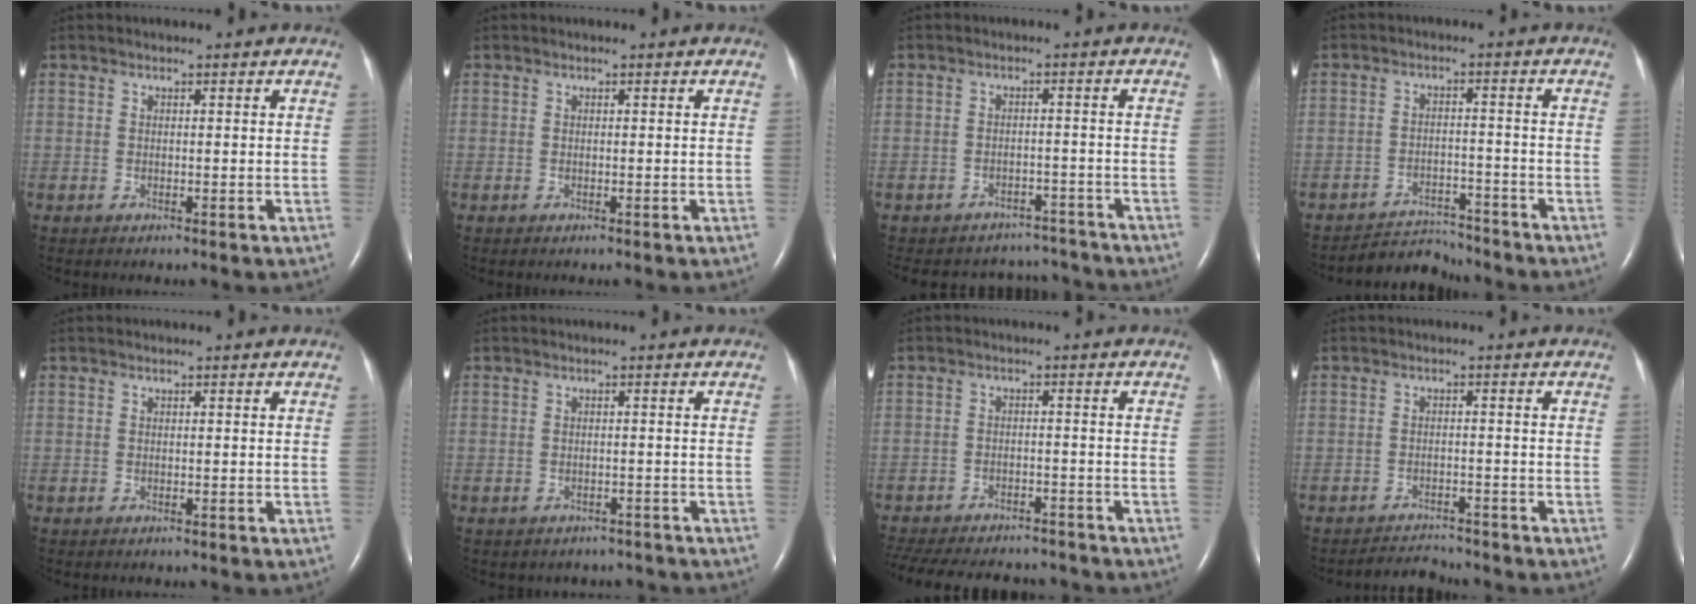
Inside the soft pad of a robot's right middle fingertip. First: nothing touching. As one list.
[{"total": 0.0}, {"total": 10.5, "force": [-9.8, 3.7, 0.5], "torque": [-0.013, 0.020, -0.116]}, {"total": 5.2, "force": [-5.1, 0.7, -1.0], "torque": [0.012, 0.001, -0.083]}, {"total": 0.0}, {"total": 4.6, "force": [-4.0, 2.2, 0.2], "torque": [-0.004, 0.012, -0.042]}, {"total": 18.7, "force": [-16.3, 6.0, 7.0], "torque": [-0.196, -0.022, -0.223]}, {"total": 3.3, "force": [-3.2, 0.1, -0.7], "torque": [0.005, -0.011, -0.049]}]